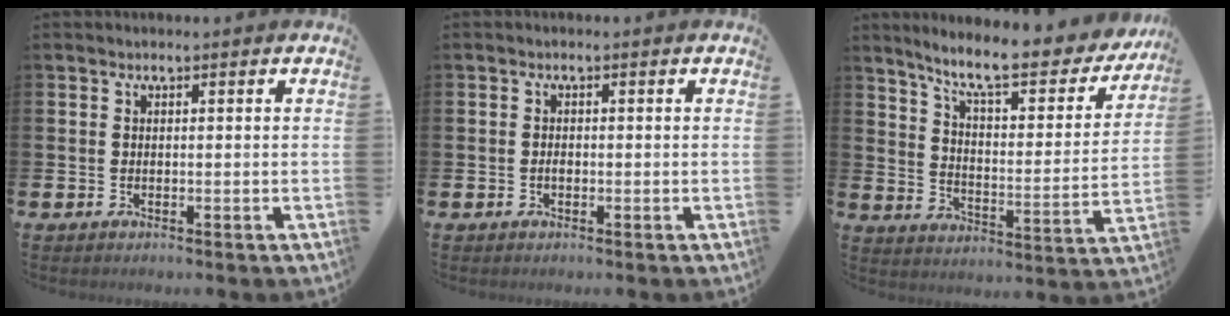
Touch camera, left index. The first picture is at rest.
{"total": 0.9, "force": [-0.3, 0.5, 0.7], "torque": [-0.013, 0.000, -0.006]}
{"total": 9.3, "force": [7.9, 1.8, 4.5], "torque": [-0.111, -0.053, 0.129]}